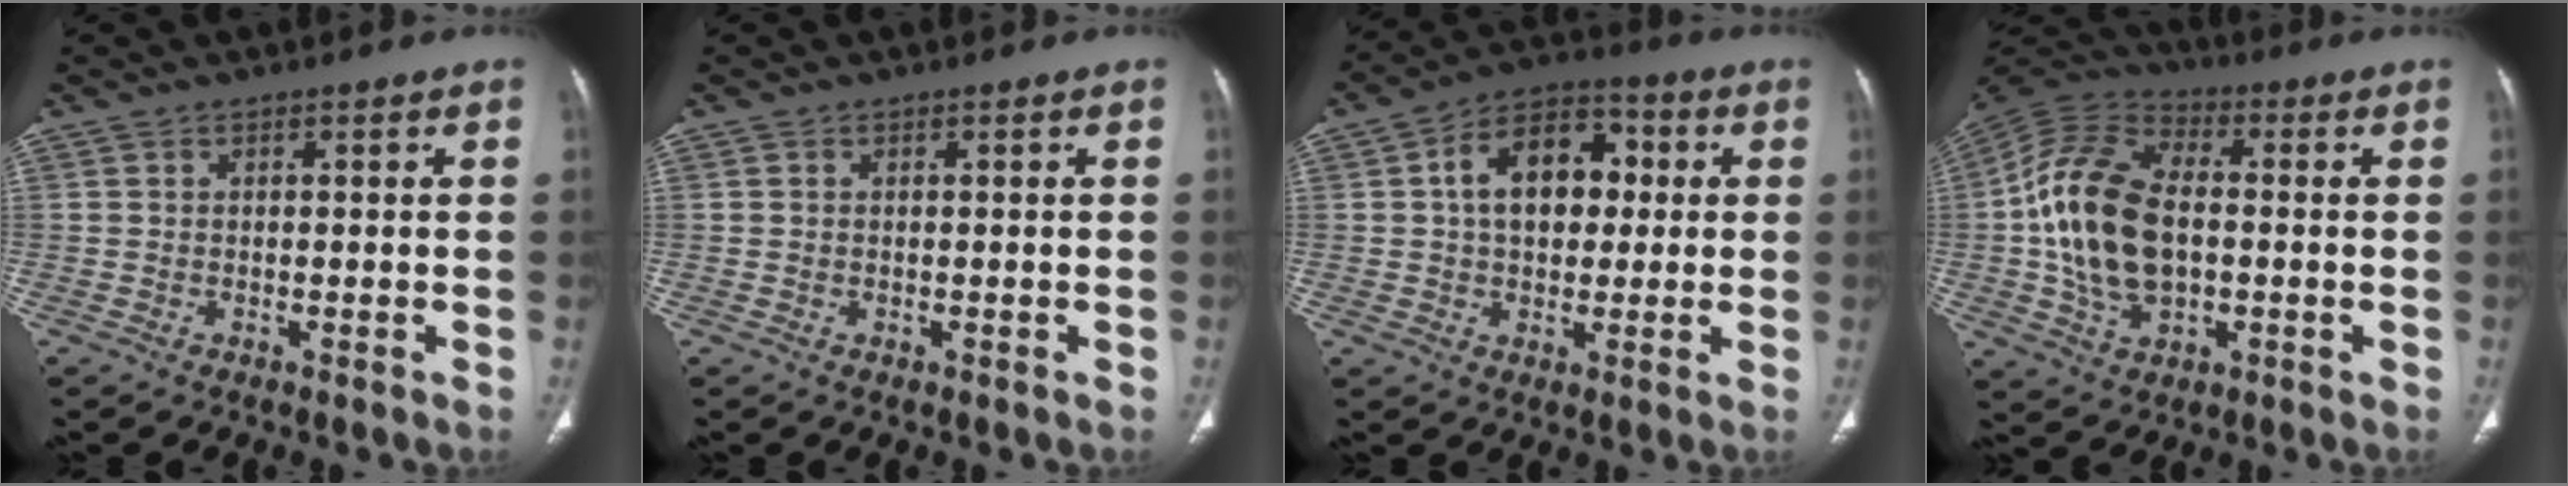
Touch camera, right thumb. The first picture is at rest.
{"total": 0.0}
{"total": 13.4, "force": [2.0, 9.1, 9.6], "torque": [-0.120, 0.022, 0.021]}
{"total": 18.4, "force": [-0.6, 11.1, 14.6], "torque": [-0.280, 0.020, -0.012]}